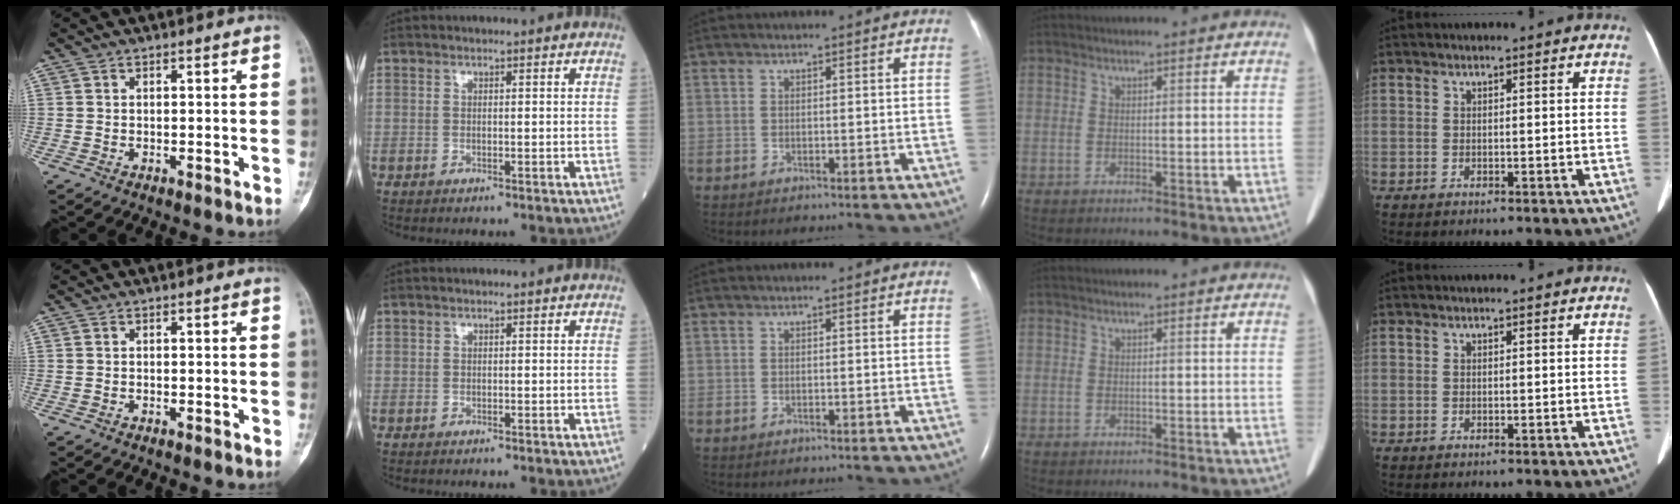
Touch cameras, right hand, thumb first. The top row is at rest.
{}